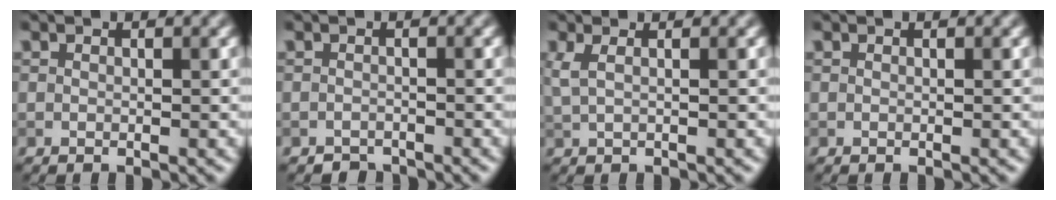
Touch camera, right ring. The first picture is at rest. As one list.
[{"total": 1.2, "force": [-1.1, 0.4, -0.1], "torque": [0.006, 0.003, -0.019]}, {"total": 2.1, "force": [0.7, 0.8, 1.8], "torque": [-0.031, 0.002, 0.010]}, {"total": 0.0}]